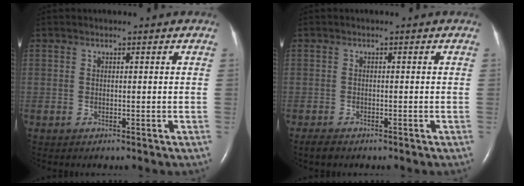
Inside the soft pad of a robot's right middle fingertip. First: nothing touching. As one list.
[{"total": 1.6, "force": [-1.2, 0.6, 0.8], "torque": [-0.020, -0.003, -0.017]}]